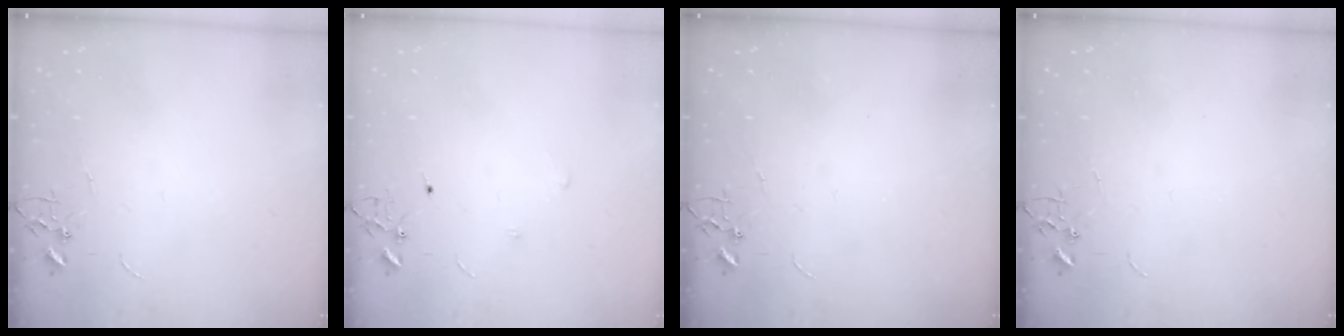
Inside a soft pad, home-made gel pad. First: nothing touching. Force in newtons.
{"total": 5.7, "press": 5.7, "slide": 0.5}
{"total": 0.0}
{"total": 0.0}